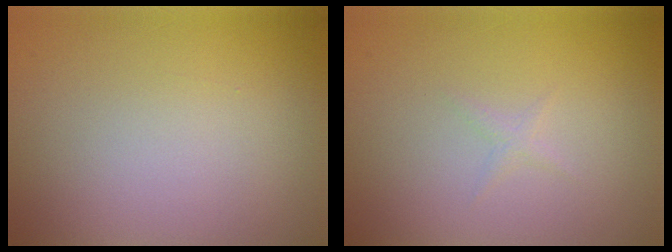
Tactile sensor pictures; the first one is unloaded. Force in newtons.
{"total": 0.6, "press": 0.6, "slide": 0.0}